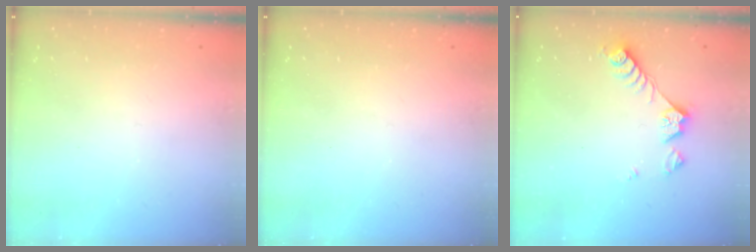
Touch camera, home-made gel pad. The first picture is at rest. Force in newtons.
{"total": 0.0}
{"total": 8.5, "press": 8.5, "slide": 0.5}